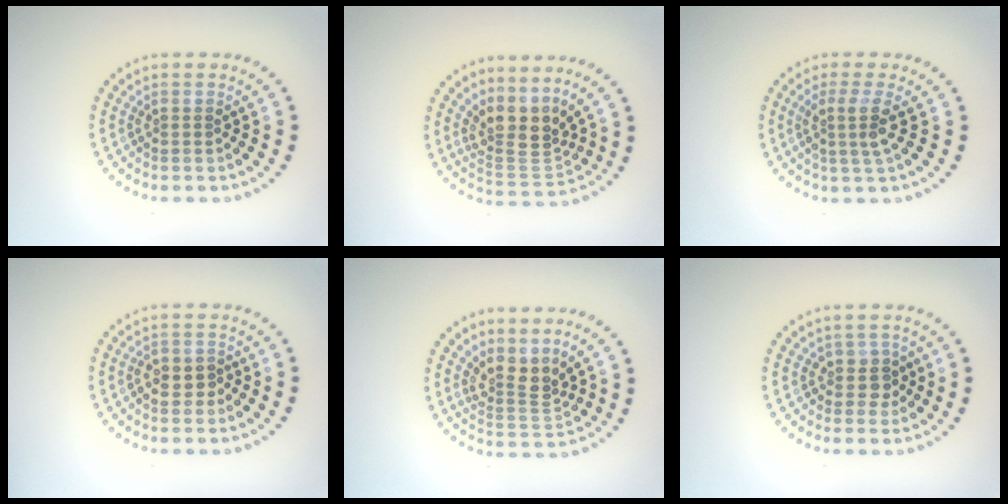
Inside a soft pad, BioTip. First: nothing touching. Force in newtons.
{"total": 3.8, "press": 2.8, "slide": 2.6}
{"total": 2.7, "press": 2.0, "slide": 1.8}
{"total": 2.3, "press": 2.2, "slide": 0.7}
{"total": 3.2, "press": 2.3, "slide": 2.2}
{"total": 1.9, "press": 1.6, "slide": 0.9}